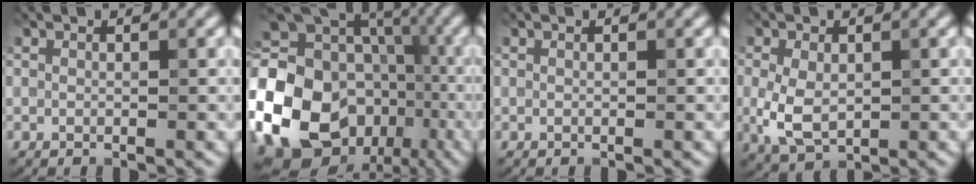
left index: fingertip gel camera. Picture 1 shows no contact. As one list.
[{"total": 23.4, "force": [-7.5, 18.9, 11.6], "torque": [-0.223, -0.031, -0.147]}, {"total": 0.0}, {"total": 4.3, "force": [-0.2, 2.9, 3.2], "torque": [-0.073, -0.005, -0.001]}]